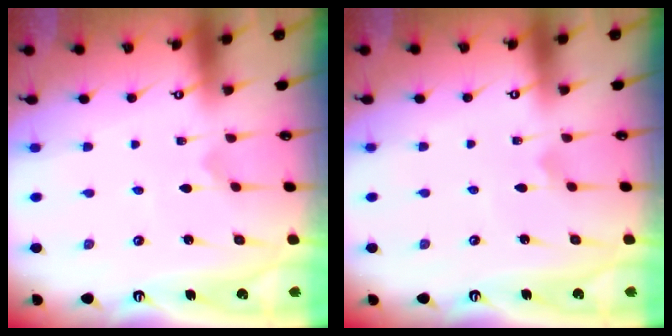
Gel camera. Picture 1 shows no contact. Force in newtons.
{"total": 2.2, "press": 2.2, "slide": 0.1}